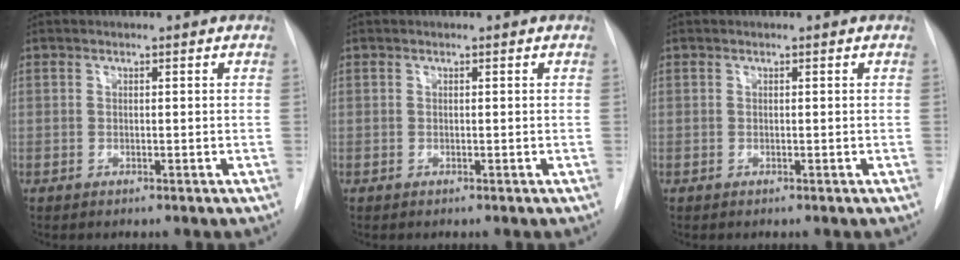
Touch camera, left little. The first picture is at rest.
{"total": 0.0}
{"total": 0.0}